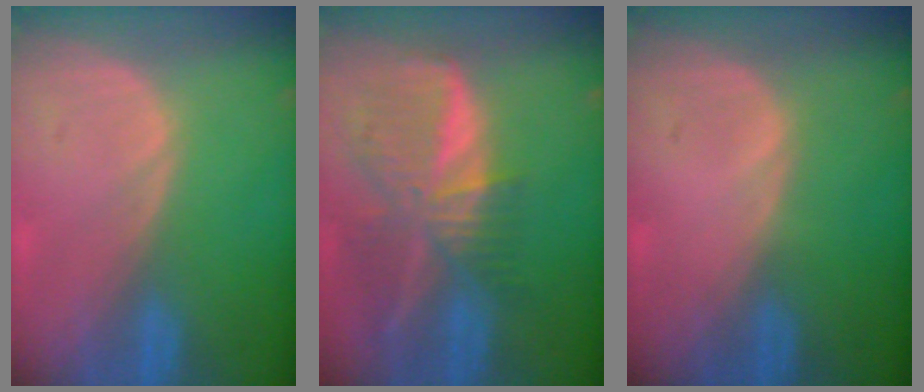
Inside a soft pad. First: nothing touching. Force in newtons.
{"total": 9.5, "press": 8.3, "slide": 4.6}
{"total": 0.0}